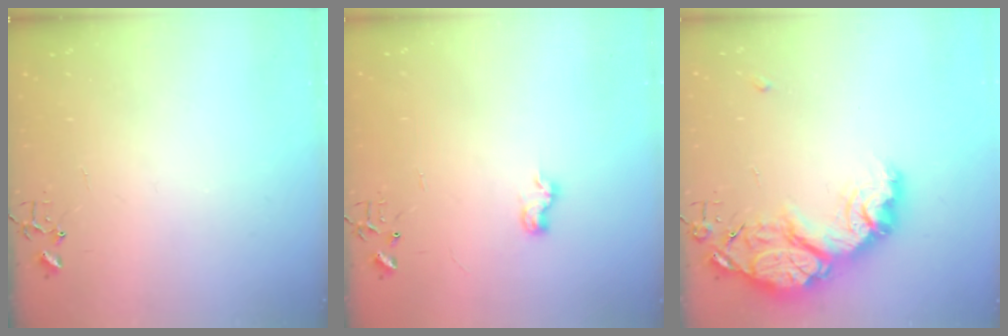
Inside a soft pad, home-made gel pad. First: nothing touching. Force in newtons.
{"total": 6.4, "press": 6.4, "slide": 0.3}
{"total": 20.5, "press": 20.5, "slide": 1.5}